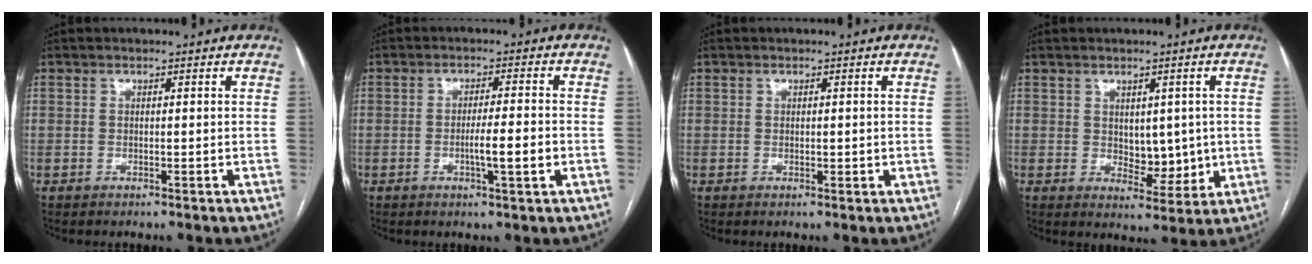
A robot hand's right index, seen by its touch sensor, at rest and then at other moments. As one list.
[{"total": 4.8, "force": [-1.3, 0.1, 4.7], "torque": [-0.079, -0.004, -0.018]}, {"total": 0.7, "force": [0.1, 0.4, 0.6], "torque": [-0.012, -0.001, 0.005]}, {"total": 5.5, "force": [0.4, 3.2, 4.4], "torque": [-0.057, -0.004, 0.021]}]